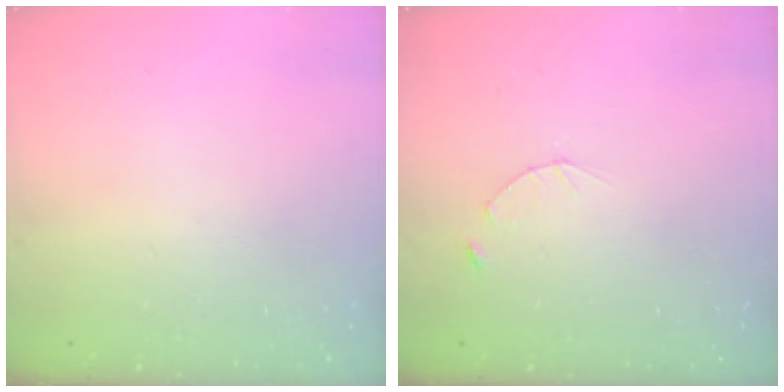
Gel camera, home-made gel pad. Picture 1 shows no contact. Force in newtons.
{"total": 2.5, "press": 2.4, "slide": 0.3}